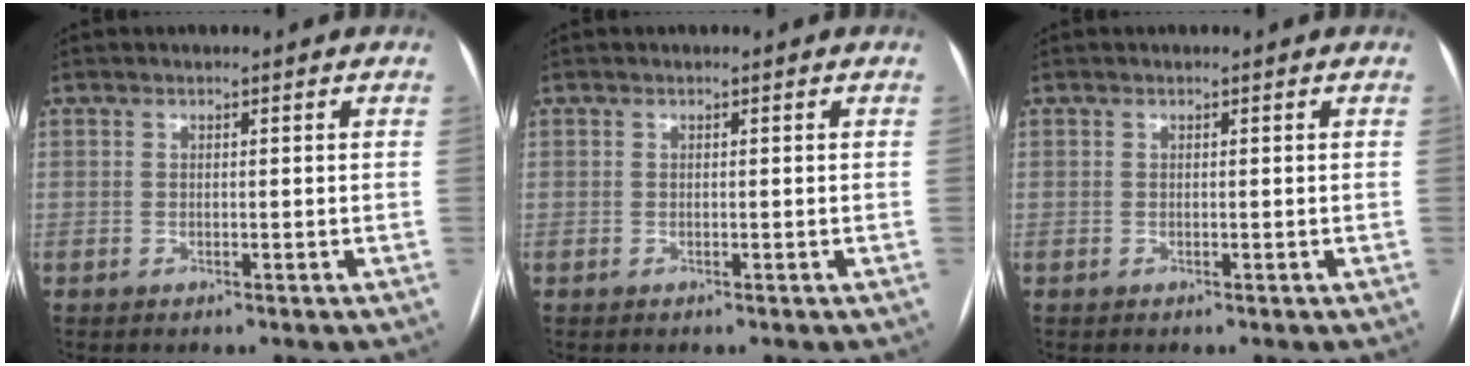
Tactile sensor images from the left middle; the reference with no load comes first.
{"total": 0.0}
{"total": 0.0}